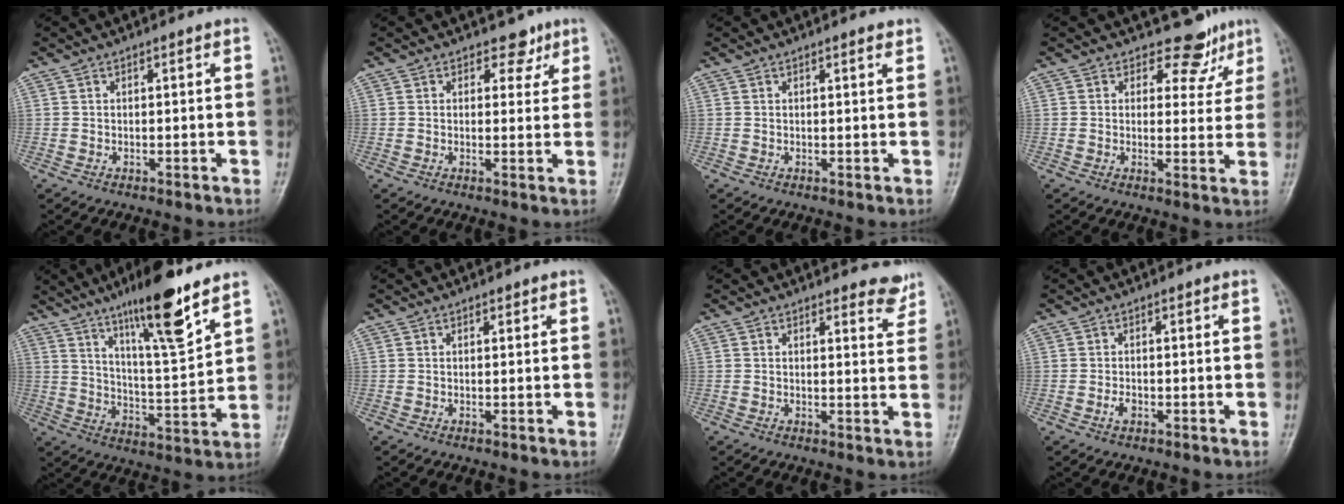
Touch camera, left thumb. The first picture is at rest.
{"total": 3.5, "force": [2.2, 2.4, 1.1], "torque": [0.013, -0.010, 0.026]}
{"total": 1.1, "force": [0.8, 0.3, 0.7], "torque": [-0.009, -0.004, 0.010]}
{"total": 5.8, "force": [4.5, 3.6, 0.6], "torque": [0.024, -0.033, 0.047]}
{"total": 15.5, "force": [10.2, 2.4, 11.4], "torque": [-0.177, -0.060, 0.175]}
{"total": 0.6, "force": [0.4, 0.3, 0.3], "torque": [-0.001, -0.002, 0.004]}
{"total": 4.0, "force": [3.6, 1.4, 1.2], "torque": [0.007, -0.029, 0.031]}
{"total": 1.7, "force": [-0.7, 1.0, 1.1], "torque": [-0.020, 0.003, -0.014]}